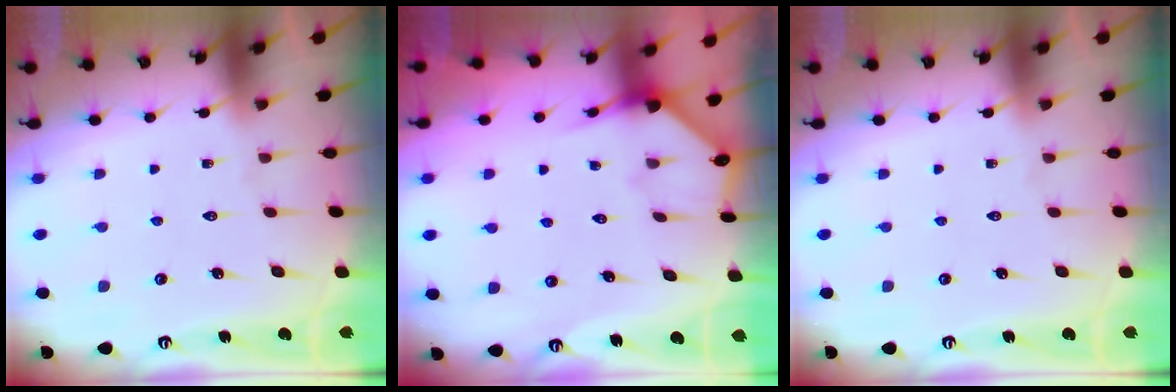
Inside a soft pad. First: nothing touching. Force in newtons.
{"total": 3.1, "press": 3.1, "slide": 0.4}
{"total": 0.0}